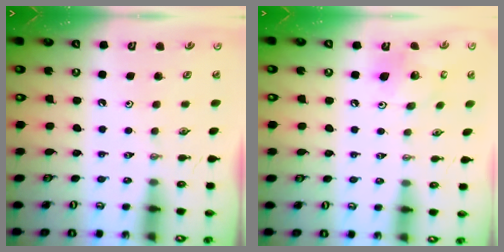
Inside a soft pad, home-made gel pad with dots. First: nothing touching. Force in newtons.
{"total": 10.7, "press": 10.6, "slide": 2.0}